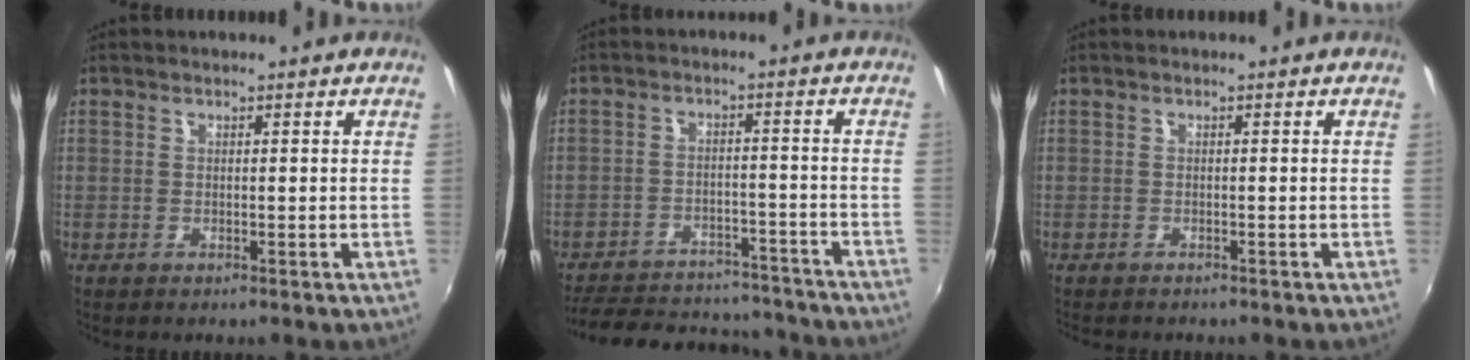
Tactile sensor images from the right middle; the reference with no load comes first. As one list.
[{"total": 21.7, "force": [-18.7, 7.5, 8.0], "torque": [-0.174, 0.022, -0.234]}, {"total": 1.7, "force": [-1.6, 0.1, 0.5], "torque": [-0.017, -0.010, -0.022]}]